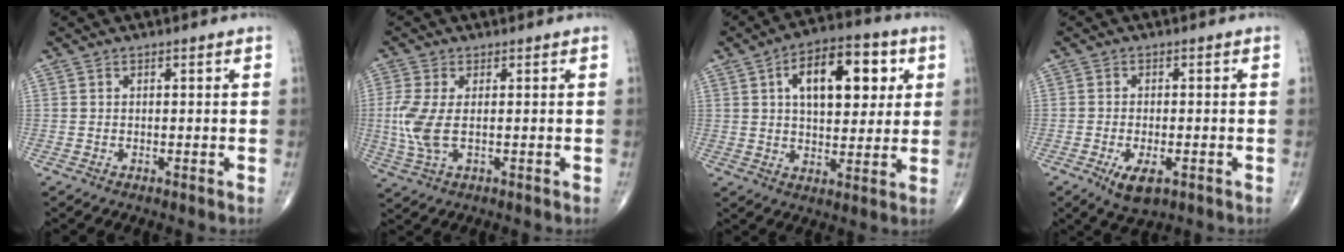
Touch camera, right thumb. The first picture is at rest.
{"total": 7.0, "force": [-0.4, 3.2, 6.2], "torque": [-0.164, -0.007, -0.007]}
{"total": 15.7, "force": [4.6, 8.1, 12.6], "torque": [-0.158, 0.004, 0.069]}
{"total": 5.3, "force": [-2.3, 2.3, 4.2], "torque": [-0.071, -0.002, -0.032]}